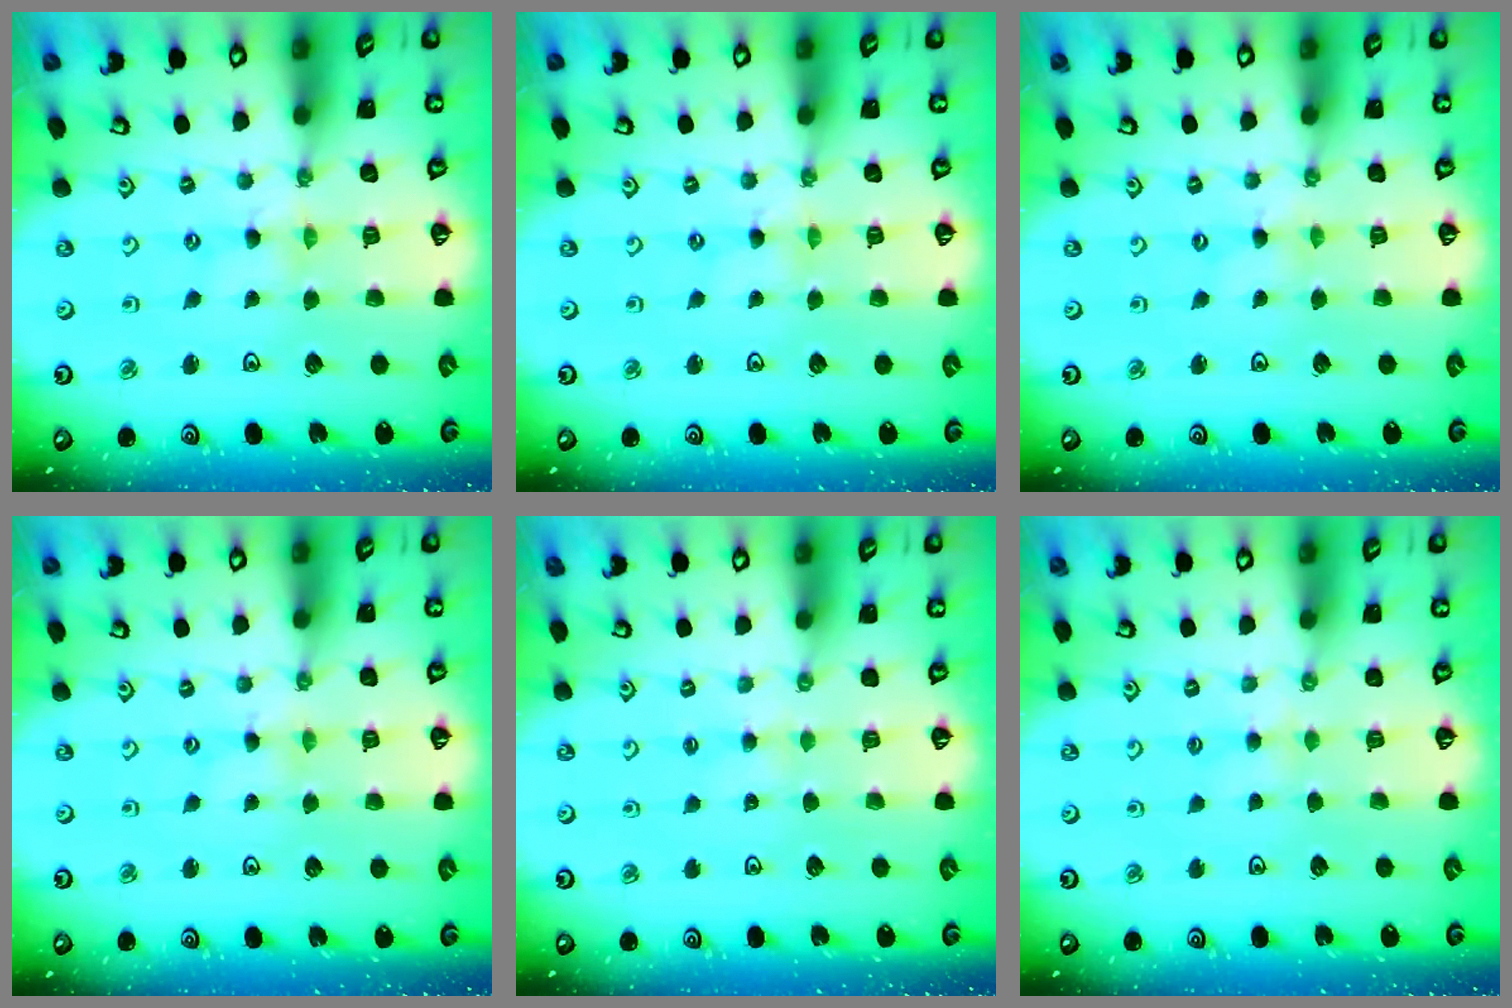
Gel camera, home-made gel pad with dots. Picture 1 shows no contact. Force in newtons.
{"total": 0.0}
{"total": 0.0}
{"total": 1.1, "press": 1.1, "slide": 0.2}
{"total": 1.7, "press": 1.7, "slide": 0.4}
{"total": 2.8, "press": 2.7, "slide": 0.5}